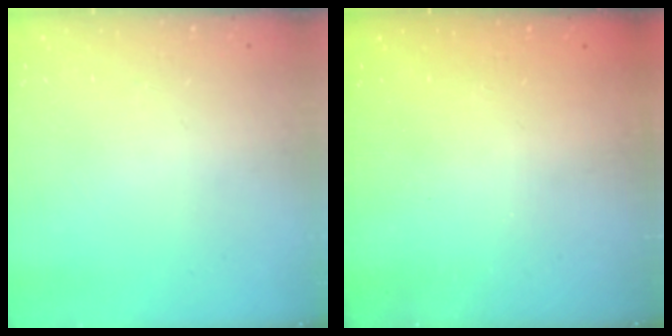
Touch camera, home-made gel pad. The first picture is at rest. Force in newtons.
{"total": 2.5, "press": 2.4, "slide": 0.8}